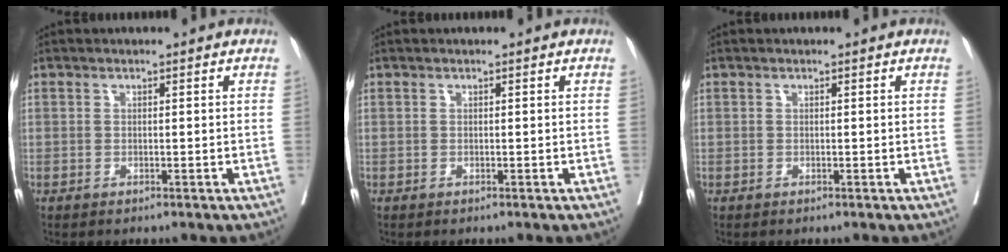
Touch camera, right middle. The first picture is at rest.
{"total": 0.0}
{"total": 0.0}